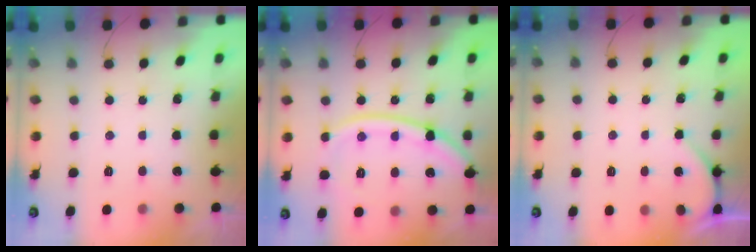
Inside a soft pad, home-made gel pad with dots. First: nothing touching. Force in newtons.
{"total": 15.6, "press": 15.5, "slide": 1.9}
{"total": 1.3, "press": 1.3, "slide": 0.3}